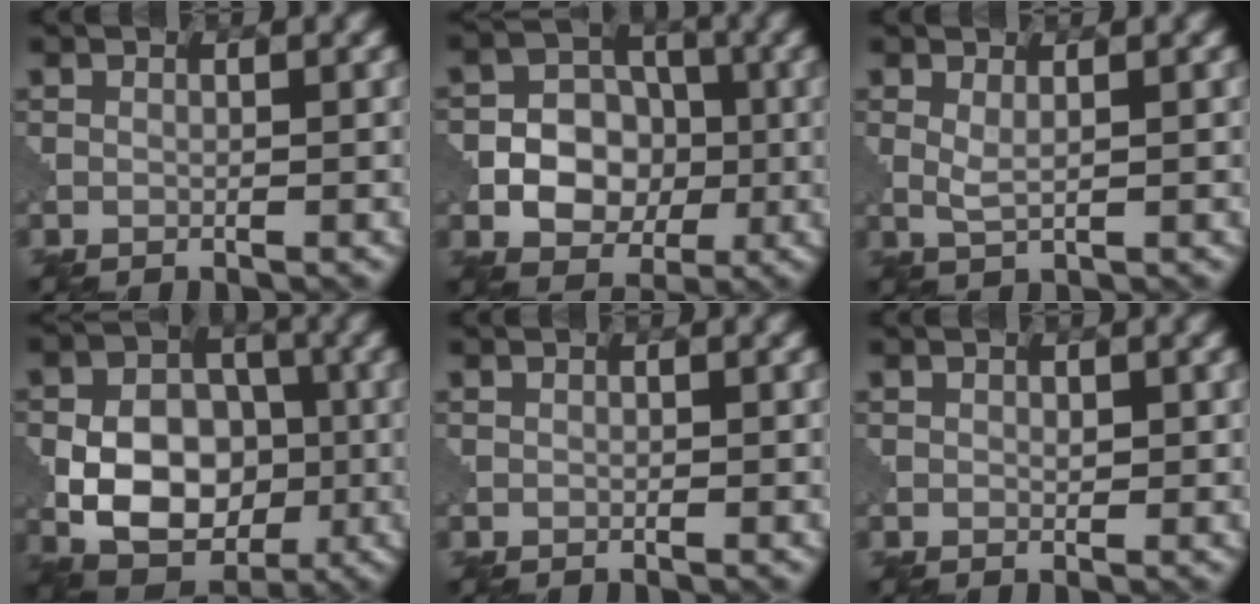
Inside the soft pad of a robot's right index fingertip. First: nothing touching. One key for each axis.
{"total": 7.4, "fx": -1.3, "fy": 6.1, "fz": 4.1, "tx": -0.044, "ty": 0.004, "tz": -0.038}
{"total": 1.5, "fx": 0.4, "fy": 0.4, "fz": 1.4, "tx": -0.034, "ty": -0.001, "tz": 0.011}
{"total": 9.4, "fx": -1.7, "fy": 6.8, "fz": 6.2, "tx": -0.084, "ty": -0.001, "tz": -0.039}
{"total": 0.0}
{"total": 0.8, "fx": 0.1, "fy": 0.5, "fz": 0.6, "tx": -0.008, "ty": -0.001, "tz": 0.001}